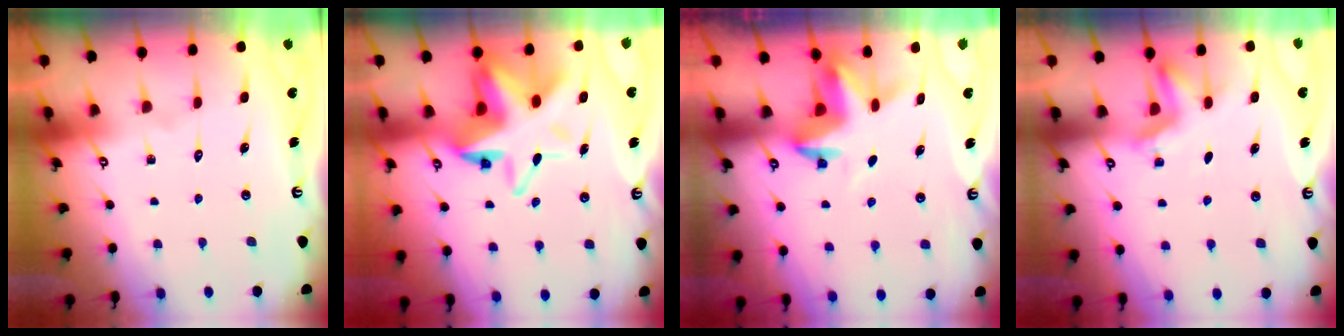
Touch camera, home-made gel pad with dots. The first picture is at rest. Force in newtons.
{"total": 13.0, "press": 12.9, "slide": 1.9}
{"total": 3.9, "press": 3.8, "slide": 0.3}
{"total": 2.0, "press": 1.7, "slide": 1.0}